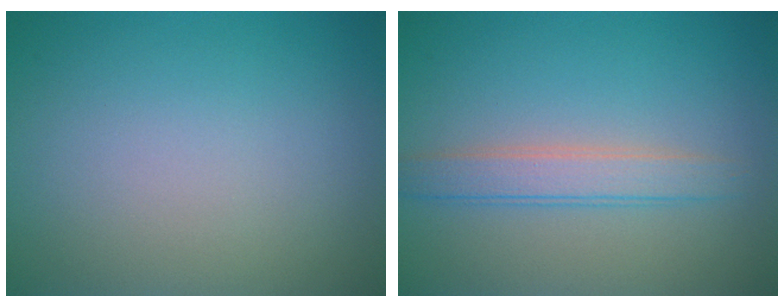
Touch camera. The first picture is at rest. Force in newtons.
{"total": 2.7, "press": 2.7, "slide": 0.0}